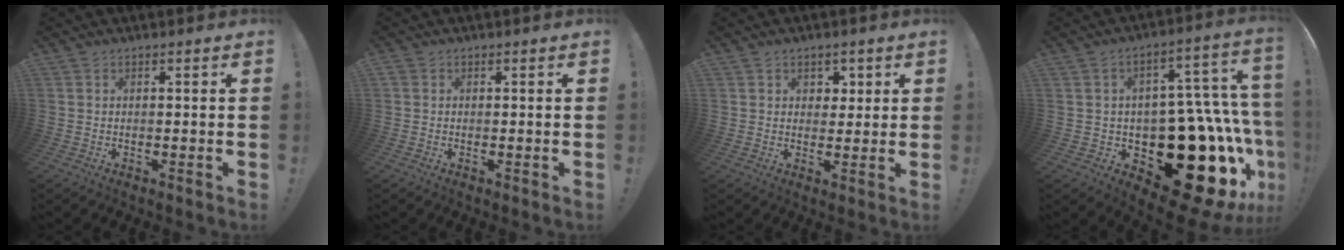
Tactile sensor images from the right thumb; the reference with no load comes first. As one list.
[{"total": 0.7, "force": [0.1, 0.7, 0.2], "torque": [-0.002, 0.002, 0.003]}, {"total": 4.3, "force": [1.9, 3.7, 0.9], "torque": [0.001, -0.009, 0.031]}, {"total": 30.5, "force": [-9.5, 17.1, 23.3], "torque": [-0.280, 0.039, -0.102]}]